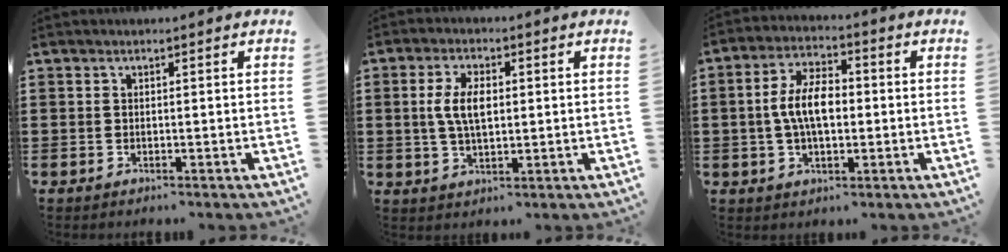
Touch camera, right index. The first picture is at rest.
{"total": 5.8, "force": [0.6, 2.7, 5.1], "torque": [-0.117, 0.005, 0.003]}
{"total": 7.7, "force": [-0.2, 3.8, 6.7], "torque": [-0.145, 0.006, -0.010]}